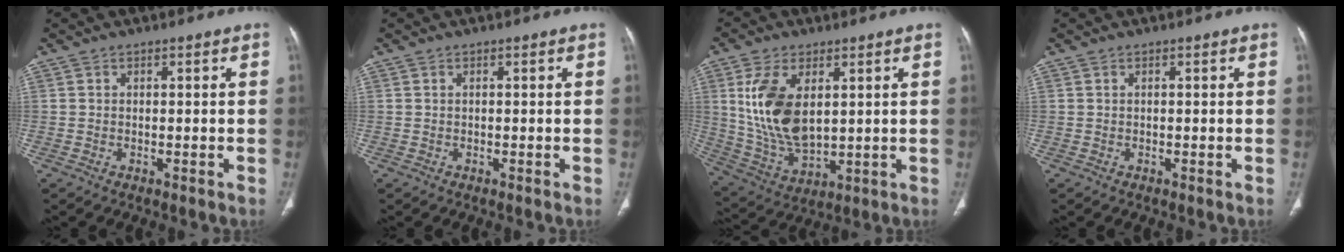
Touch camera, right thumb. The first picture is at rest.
{"total": 0.0}
{"total": 14.4, "force": [3.4, 8.0, 11.5], "torque": [-0.220, -0.019, 0.079]}
{"total": 0.0}